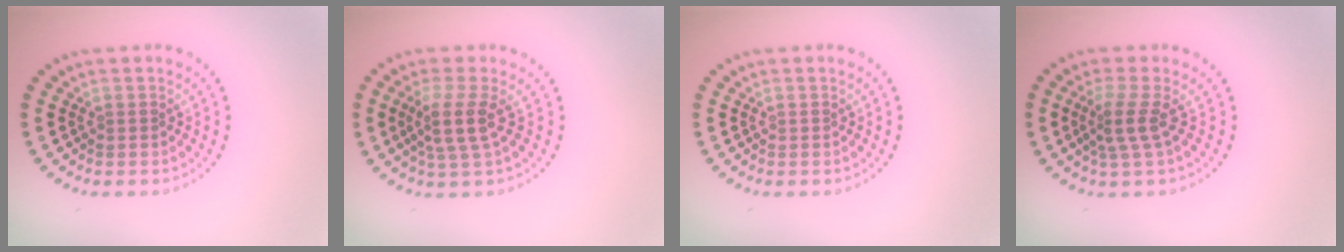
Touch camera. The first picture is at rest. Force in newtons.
{"total": 2.9, "press": 2.1, "slide": 2.0}
{"total": 0.0}
{"total": 2.5, "press": 1.8, "slide": 1.7}